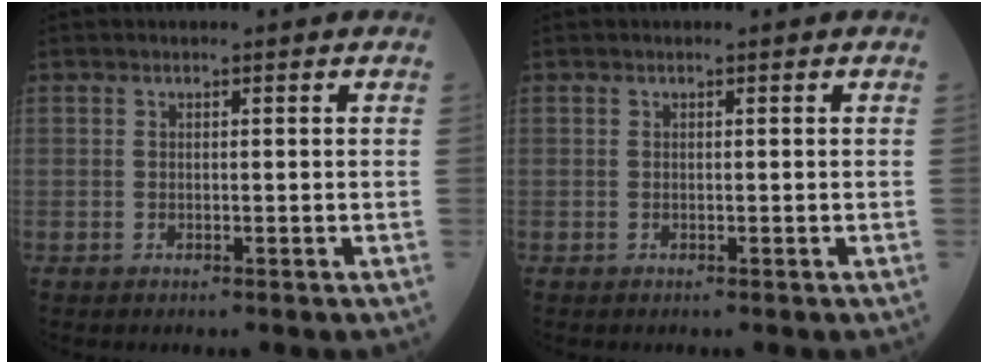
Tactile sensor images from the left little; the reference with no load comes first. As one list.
[{"total": 0.0}]